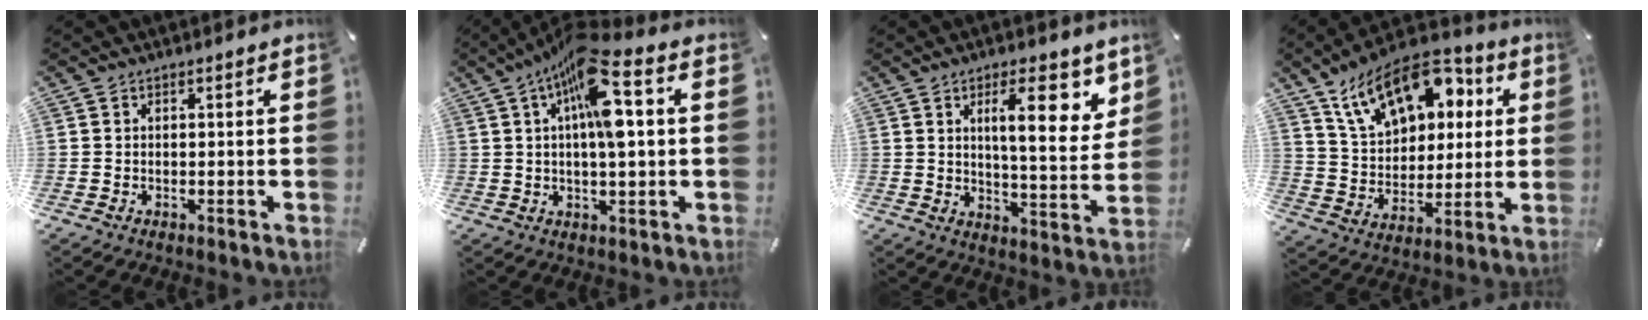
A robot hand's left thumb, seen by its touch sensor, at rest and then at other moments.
{"total": 13.3, "force": [4.2, 3.5, 12.1], "torque": [-0.217, -0.011, 0.069]}
{"total": 13.1, "force": [6.1, 4.1, 10.9], "torque": [-0.154, -0.027, 0.094]}
{"total": 18.3, "force": [9.7, 11.5, 10.4], "torque": [-0.192, -0.034, 0.175]}